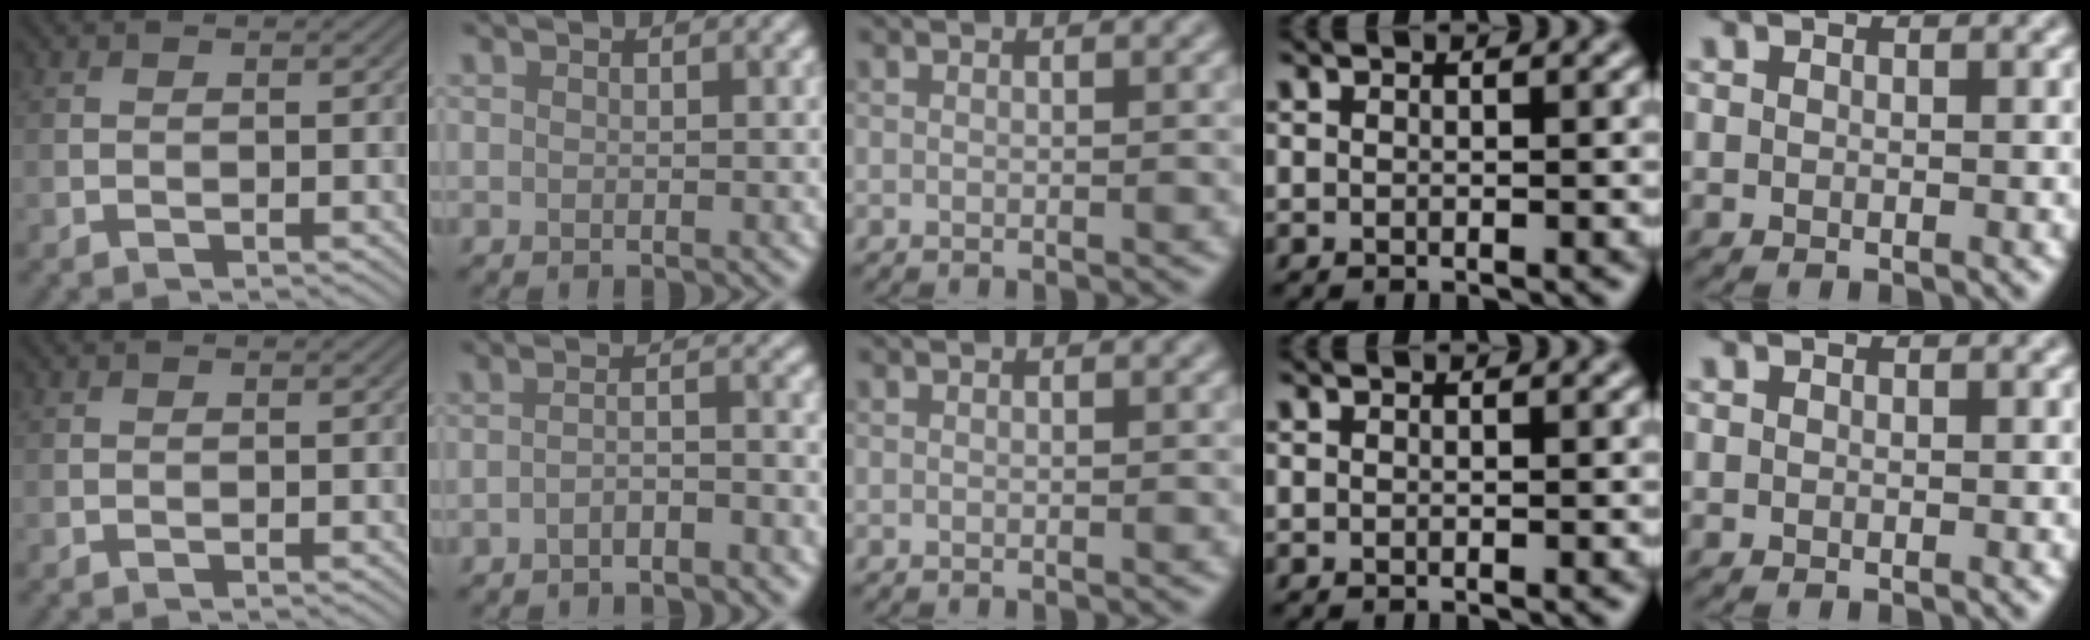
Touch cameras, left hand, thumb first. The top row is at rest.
{"index": {"total": 2.8, "force": [-1.8, 0.8, 2.0], "torque": [-0.035, 0.005, -0.038]}}